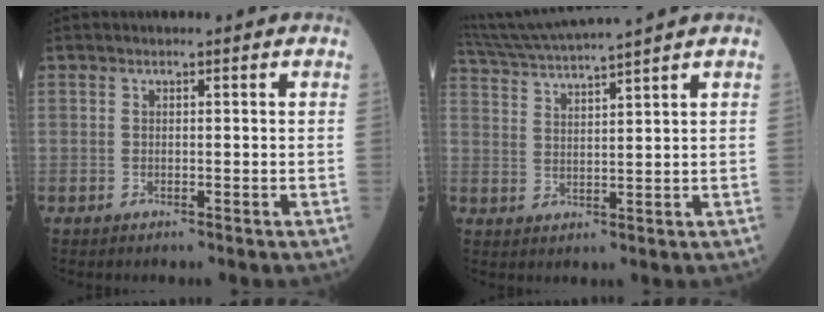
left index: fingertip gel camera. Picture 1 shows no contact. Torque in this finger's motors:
{"motor_torque": [0.12, -0.27, 0.07, 0.04]}